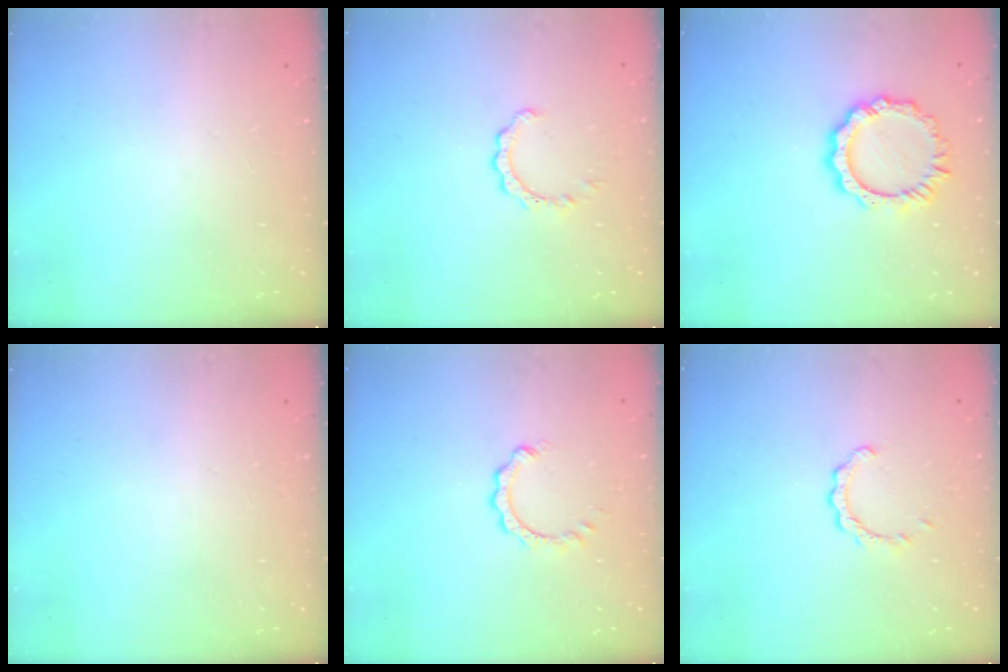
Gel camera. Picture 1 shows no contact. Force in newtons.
{"total": 2.4, "press": 2.4, "slide": 0.3}
{"total": 9.4, "press": 9.3, "slide": 0.9}
{"total": 0.0}
{"total": 1.9, "press": 1.9, "slide": 0.2}
{"total": 2.8, "press": 2.7, "slide": 0.4}